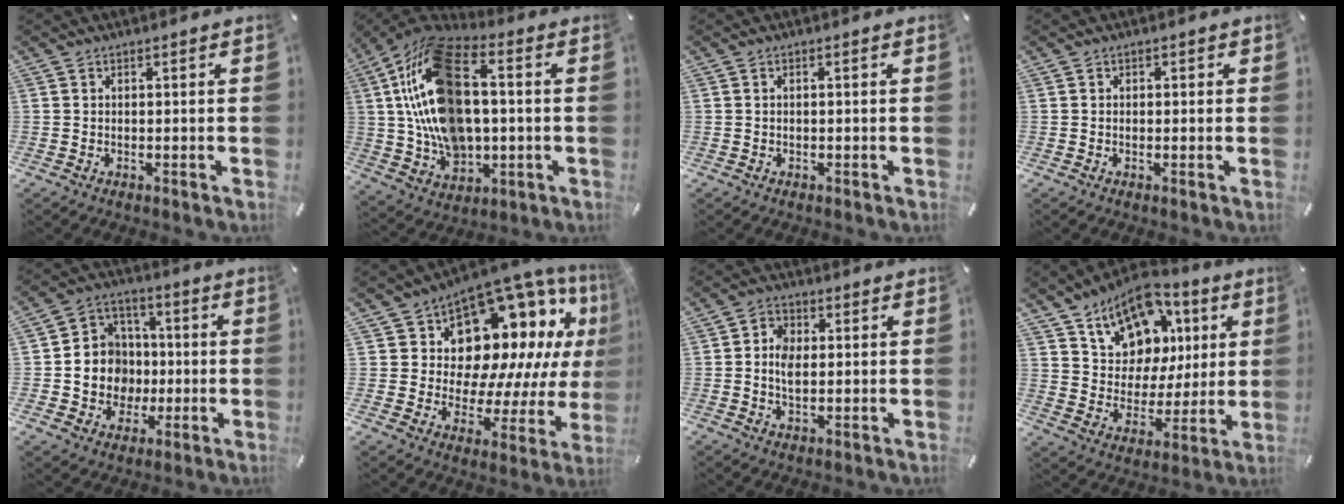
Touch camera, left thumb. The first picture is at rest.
{"total": 21.1, "force": [2.4, 14.3, 15.4], "torque": [-0.329, -0.005, 0.040]}
{"total": 0.7, "force": [-0.2, 0.1, 0.6], "torque": [-0.011, -0.002, -0.003]}
{"total": 0.6, "force": [-0.1, 0.6, 0.0], "torque": [0.001, 0.005, -0.003]}
{"total": 11.0, "force": [-1.6, 10.7, 1.9], "torque": [-0.047, 0.006, -0.019]}
{"total": 17.3, "force": [9.3, 11.4, 9.2], "torque": [-0.126, -0.088, 0.169]}
{"total": 5.1, "force": [0.0, 3.7, 3.5], "torque": [-0.066, 0.006, -0.003]}
{"total": 14.1, "force": [8.3, 10.5, 4.4], "torque": [-0.072, -0.056, 0.157]}